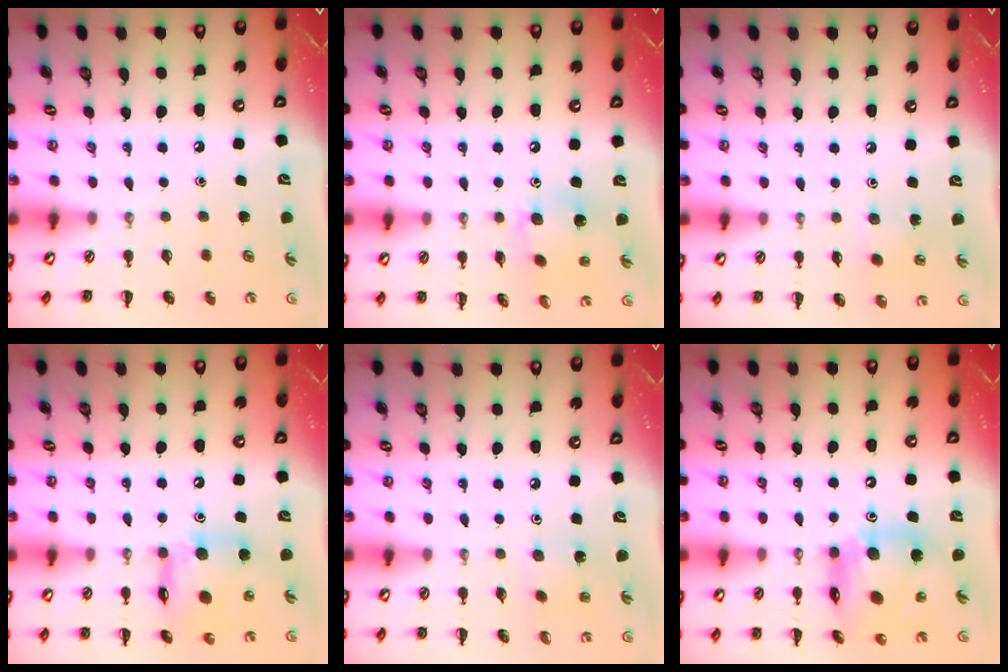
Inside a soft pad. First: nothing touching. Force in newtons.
{"total": 5.9, "press": 5.8, "slide": 1.2}
{"total": 2.8, "press": 2.7, "slide": 0.9}
{"total": 14.0, "press": 13.8, "slide": 2.5}
{"total": 1.7, "press": 1.6, "slide": 0.6}
{"total": 14.3, "press": 13.9, "slide": 3.5}